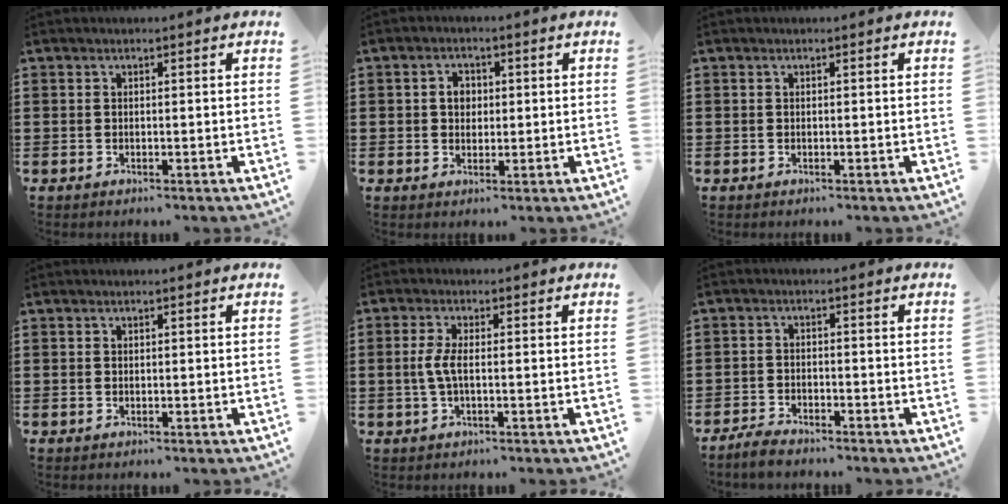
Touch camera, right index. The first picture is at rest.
{"total": 2.8, "force": [0.3, 2.2, 1.7], "torque": [-0.039, 0.011, 0.004]}
{"total": 0.0}
{"total": 0.0}
{"total": 3.5, "force": [-0.3, 1.0, 3.3], "torque": [-0.083, -0.006, -0.014]}
{"total": 2.3, "force": [-2.2, 0.4, 0.3], "torque": [-0.011, 0.007, -0.046]}